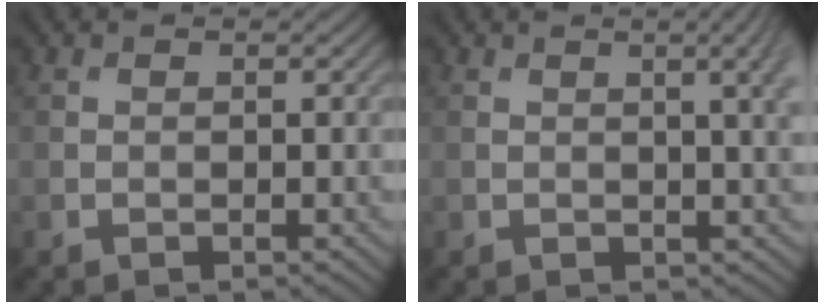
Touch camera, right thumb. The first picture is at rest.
{"total": 4.6, "force": [1.1, 1.2, 4.3], "torque": [-0.050, 0.012, 0.013]}